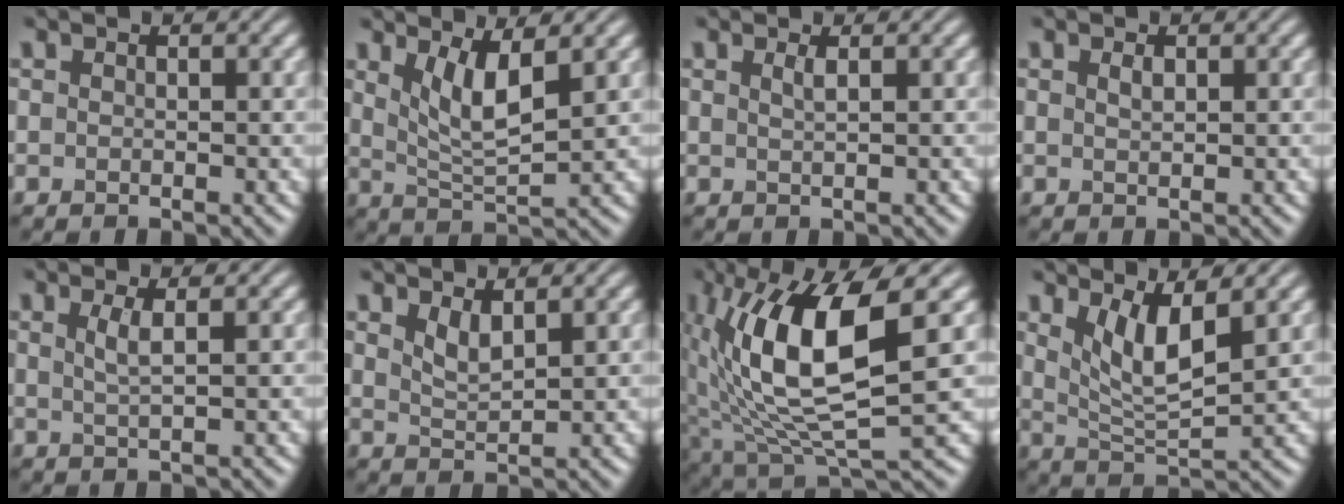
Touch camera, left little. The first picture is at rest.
{"total": 4.1, "force": [1.8, 1.1, 3.5], "torque": [-0.073, -0.010, 0.040]}
{"total": 1.1, "force": [0.5, 0.3, 0.9], "torque": [-0.011, 0.002, 0.007]}
{"total": 0.8, "force": [0.4, 0.3, 0.6], "torque": [-0.015, 0.000, 0.010]}
{"total": 1.8, "force": [0.6, 0.4, 1.6], "torque": [-0.031, -0.001, 0.008]}
{"total": 1.9, "force": [1.3, 0.6, 1.3], "torque": [-0.029, -0.006, 0.029]}
{"total": 11.7, "force": [1.7, 4.2, 10.8], "torque": [-0.211, -0.006, 0.035]}
{"total": 4.6, "force": [2.1, 1.2, 3.9], "torque": [-0.077, -0.012, 0.046]}